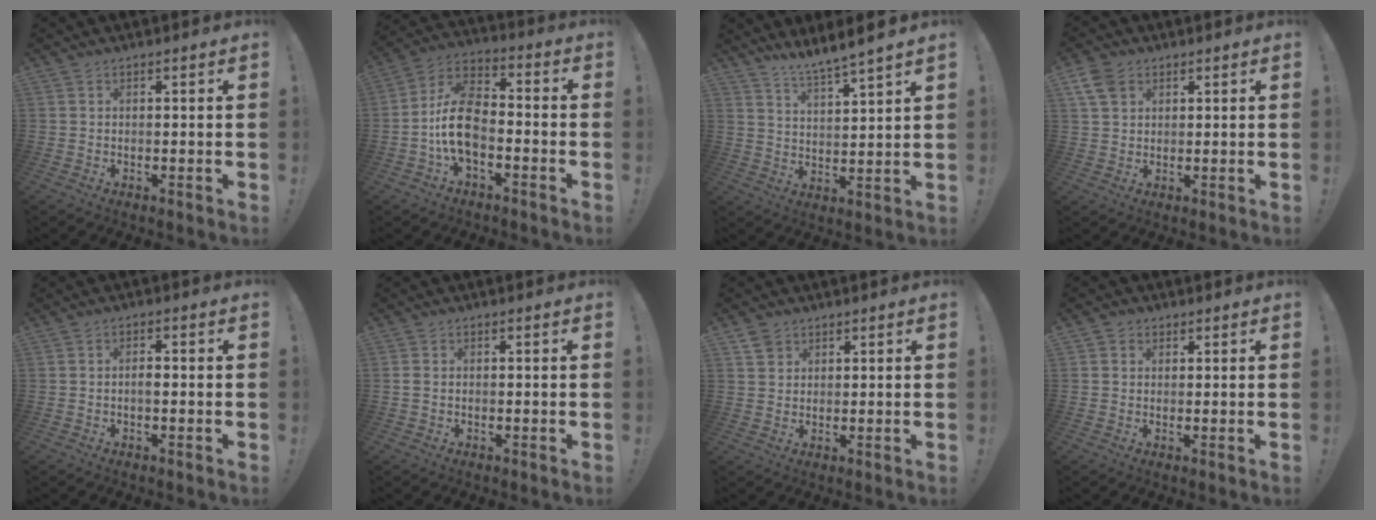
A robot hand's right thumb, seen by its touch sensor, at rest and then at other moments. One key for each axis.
{"total": 13.6, "fx": -4.4, "fy": 7.9, "fz": 10.1, "tx": -0.201, "ty": 0.036, "tz": -0.074}
{"total": 6.8, "fx": 6.3, "fy": -0.8, "fz": 2.4, "tx": -0.053, "ty": -0.050, "tz": 0.109}
{"total": 7.0, "fx": 3.4, "fy": 5.1, "fz": 3.4, "tx": -0.066, "ty": -0.004, "tz": 0.070}
{"total": 2.4, "fx": -0.9, "fy": 0.7, "fz": 2.1, "tx": -0.042, "ty": 0.010, "tz": -0.016}
{"total": 1.0, "fx": 0.0, "fy": 0.7, "fz": 0.7, "tx": -0.015, "ty": 0.003, "tz": 0.000}
{"total": 3.1, "fx": 2.0, "fy": 2.2, "fz": 0.6, "tx": -0.002, "ty": -0.009, "tz": 0.036}
{"total": 1.8, "fx": 0.4, "fy": 1.7, "fz": 0.5, "tx": -0.006, "ty": 0.002, "tz": 0.007}